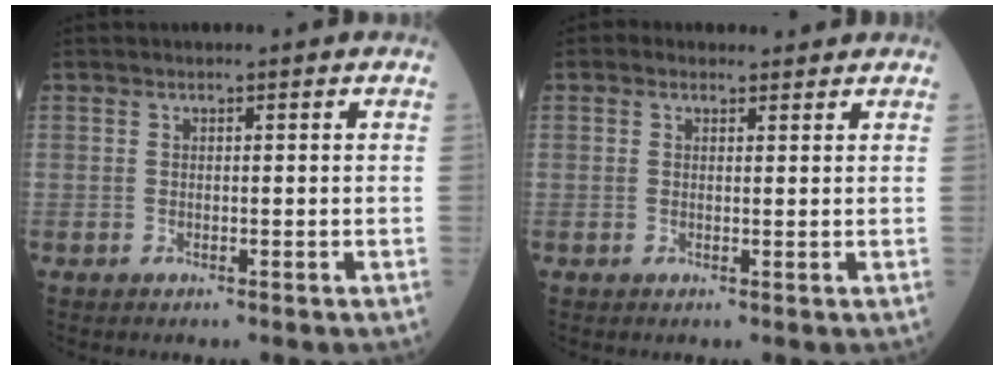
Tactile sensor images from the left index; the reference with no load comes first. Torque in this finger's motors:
{"motor_torque": [0.63, -1.25, -0.03, 0.01]}